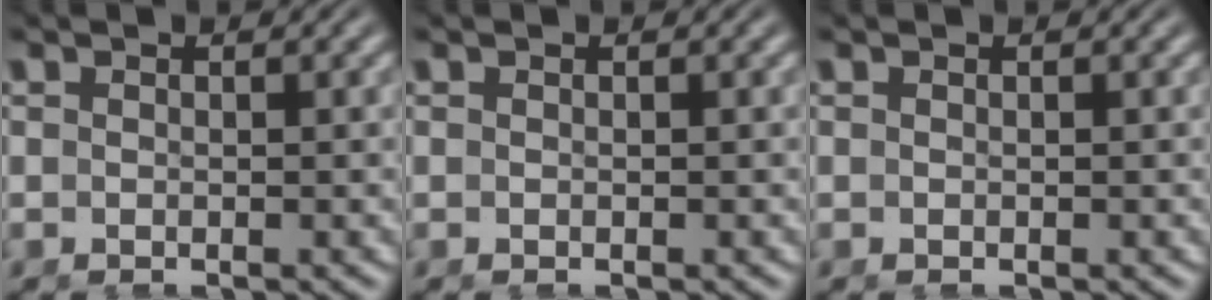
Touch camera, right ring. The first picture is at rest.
{"total": 0.0}
{"total": 0.0}